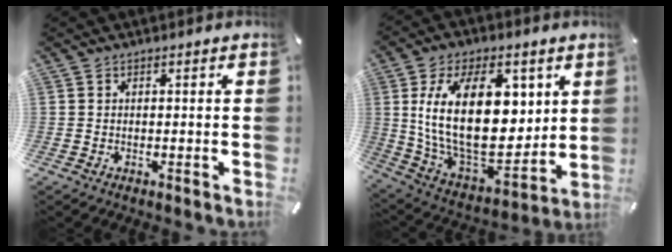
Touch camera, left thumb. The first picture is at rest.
{"total": 25.4, "force": [6.3, 15.2, 19.3], "torque": [-0.357, -0.039, 0.108]}